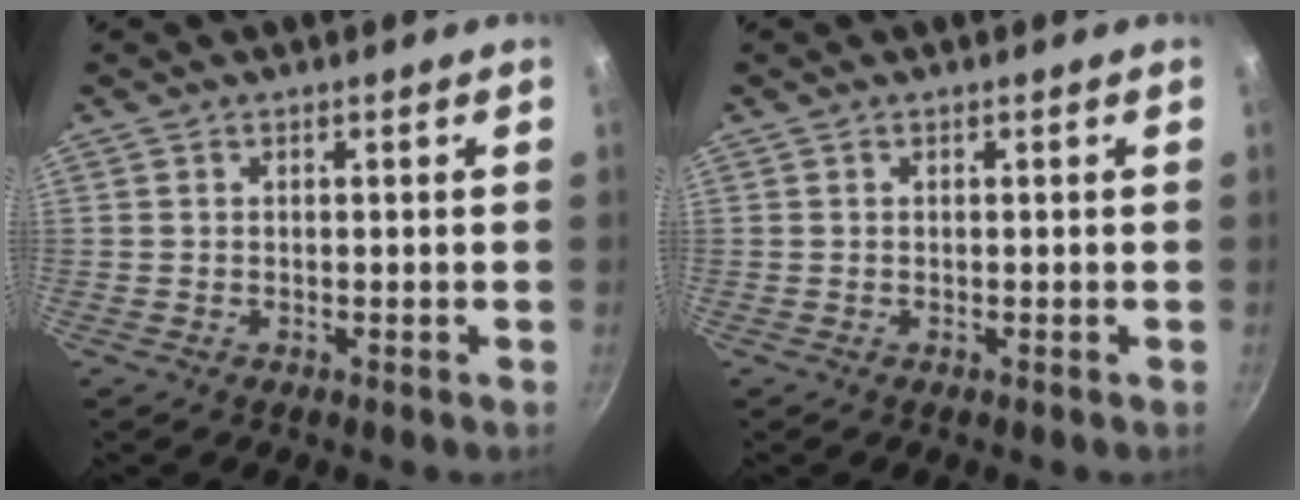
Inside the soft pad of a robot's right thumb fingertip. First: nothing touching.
{"total": 0.0}